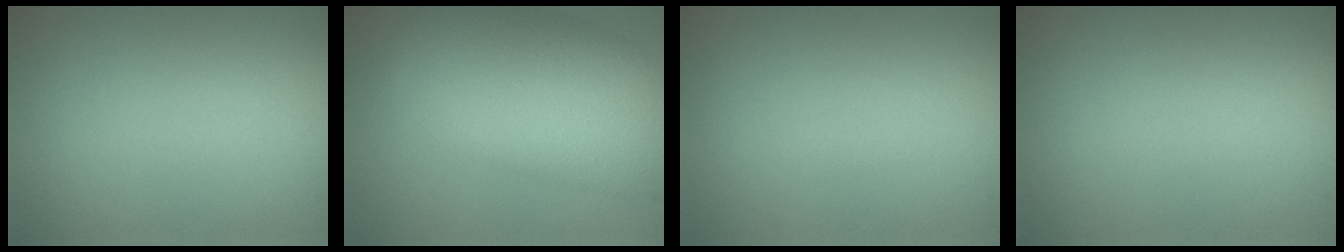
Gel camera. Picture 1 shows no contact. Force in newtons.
{"total": 10.9, "press": 10.9, "slide": 0.5}
{"total": 0.0}
{"total": 0.0}